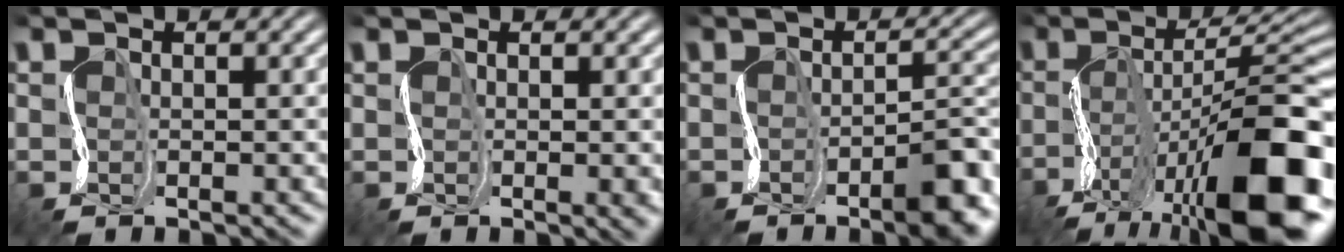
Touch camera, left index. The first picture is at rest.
{"total": 3.0, "force": [0.1, 1.1, 2.8], "torque": [-0.018, 0.000, 0.004]}
{"total": 5.5, "force": [-3.3, 1.4, 4.2], "torque": [-0.046, 0.002, -0.050]}
{"total": 15.0, "force": [-7.0, 5.8, 12.0], "torque": [-0.172, 0.017, -0.120]}